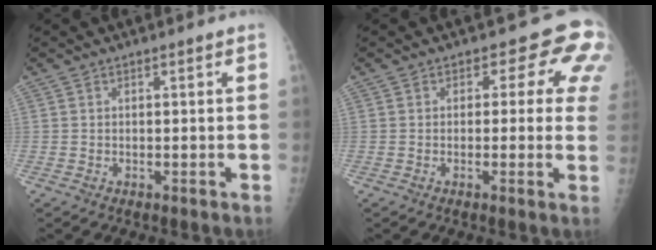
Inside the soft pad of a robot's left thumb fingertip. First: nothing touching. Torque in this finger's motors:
{"motor_torque": [0.07, 0.25, 0.24, 0.12, 0.05]}